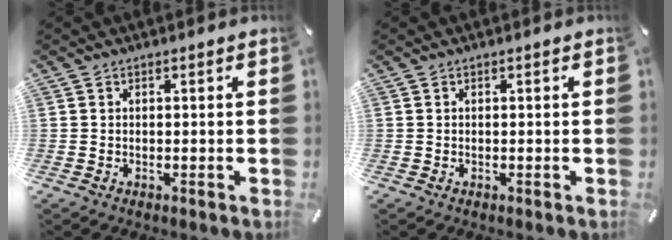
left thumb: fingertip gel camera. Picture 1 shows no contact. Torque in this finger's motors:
{"motor_torque": [-0.47, -0.21, 0.09, -0.01, 0.04]}